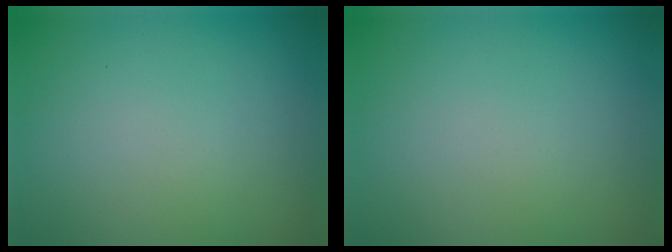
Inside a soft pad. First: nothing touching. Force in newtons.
{"total": 0.0}